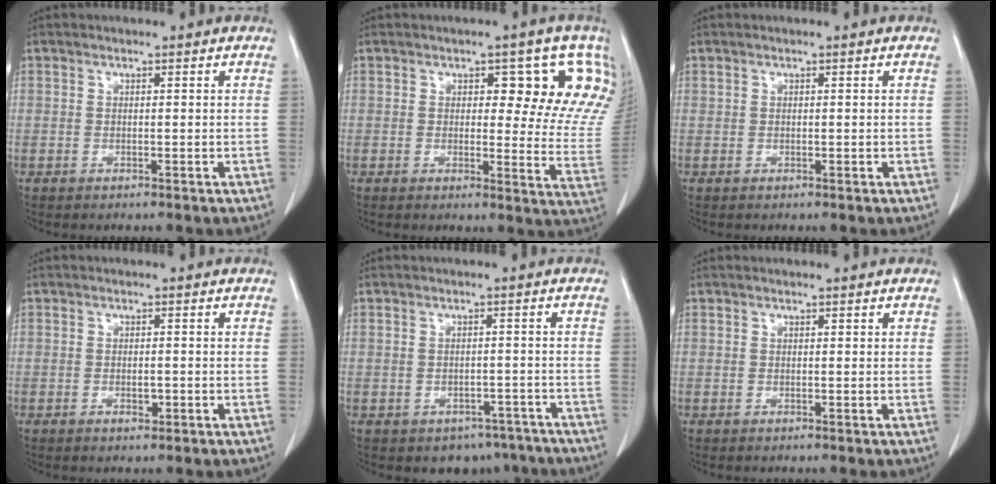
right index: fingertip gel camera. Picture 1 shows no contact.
{"total": 11.2, "force": [5.8, 4.8, 8.4], "torque": [-0.086, -0.008, 0.049]}
{"total": 0.0}
{"total": 1.5, "force": [-0.5, 0.7, 1.2], "torque": [-0.020, 0.002, -0.005]}
{"total": 6.1, "force": [-4.6, 3.9, 0.9], "torque": [0.012, 0.014, -0.056]}
{"total": 0.0}